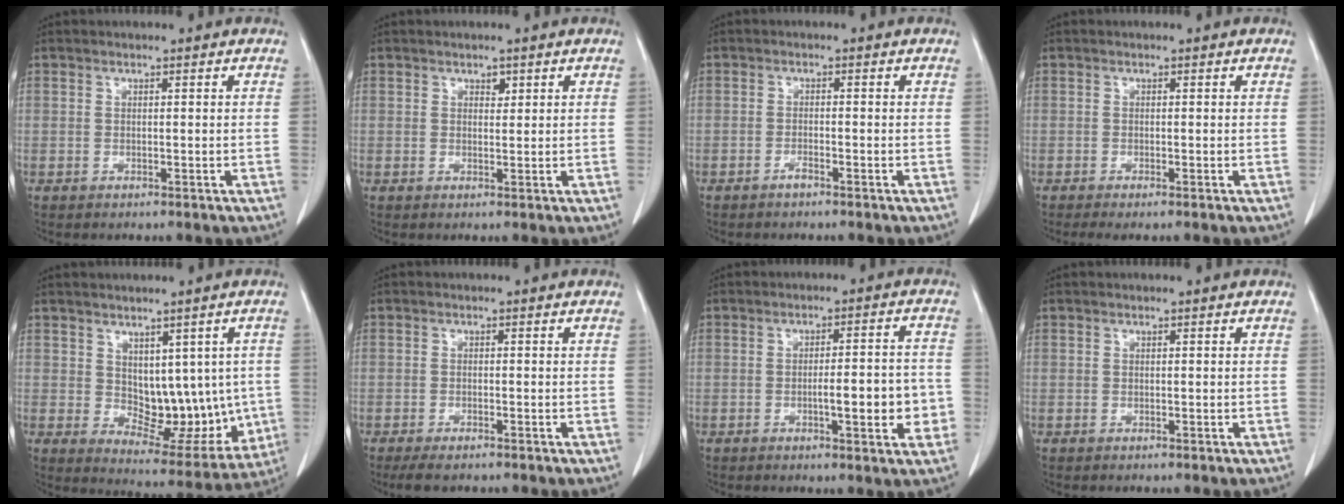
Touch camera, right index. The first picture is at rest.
{"total": 1.2, "force": [0.7, 0.7, 0.6], "torque": [-0.003, -0.004, 0.008]}
{"total": 1.1, "force": [-0.9, 0.1, 0.6], "torque": [-0.010, 0.003, -0.016]}
{"total": 1.2, "force": [-0.8, 0.0, 0.8], "torque": [-0.015, -0.004, -0.015]}
{"total": 11.1, "force": [0.5, 6.6, 8.9], "torque": [-0.098, 0.000, 0.031]}
{"total": 3.0, "force": [-2.3, 0.8, 1.7], "torque": [-0.028, -0.006, -0.035]}
{"total": 7.7, "force": [-1.9, 1.6, 7.2], "torque": [-0.096, 0.010, -0.022]}
{"total": 0.0}